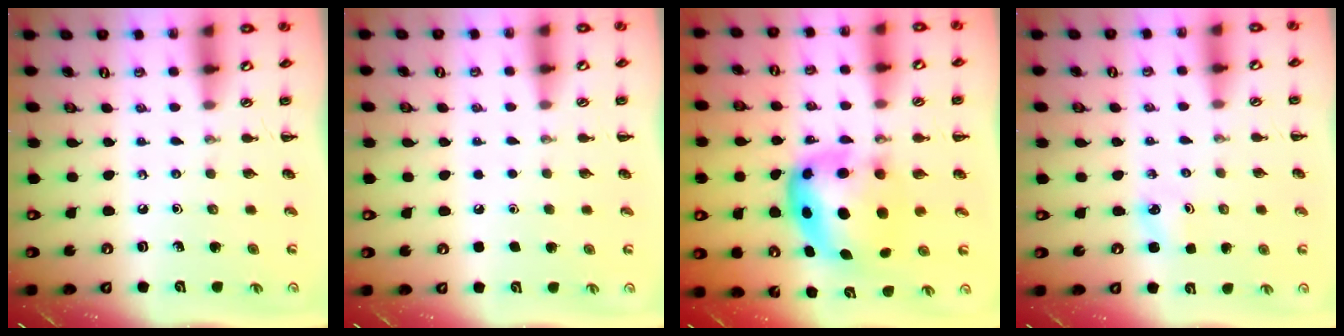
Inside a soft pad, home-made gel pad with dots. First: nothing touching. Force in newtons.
{"total": 1.8, "press": 1.8, "slide": 0.1}
{"total": 8.2, "press": 8.0, "slide": 2.1}
{"total": 2.5, "press": 2.4, "slide": 0.8}